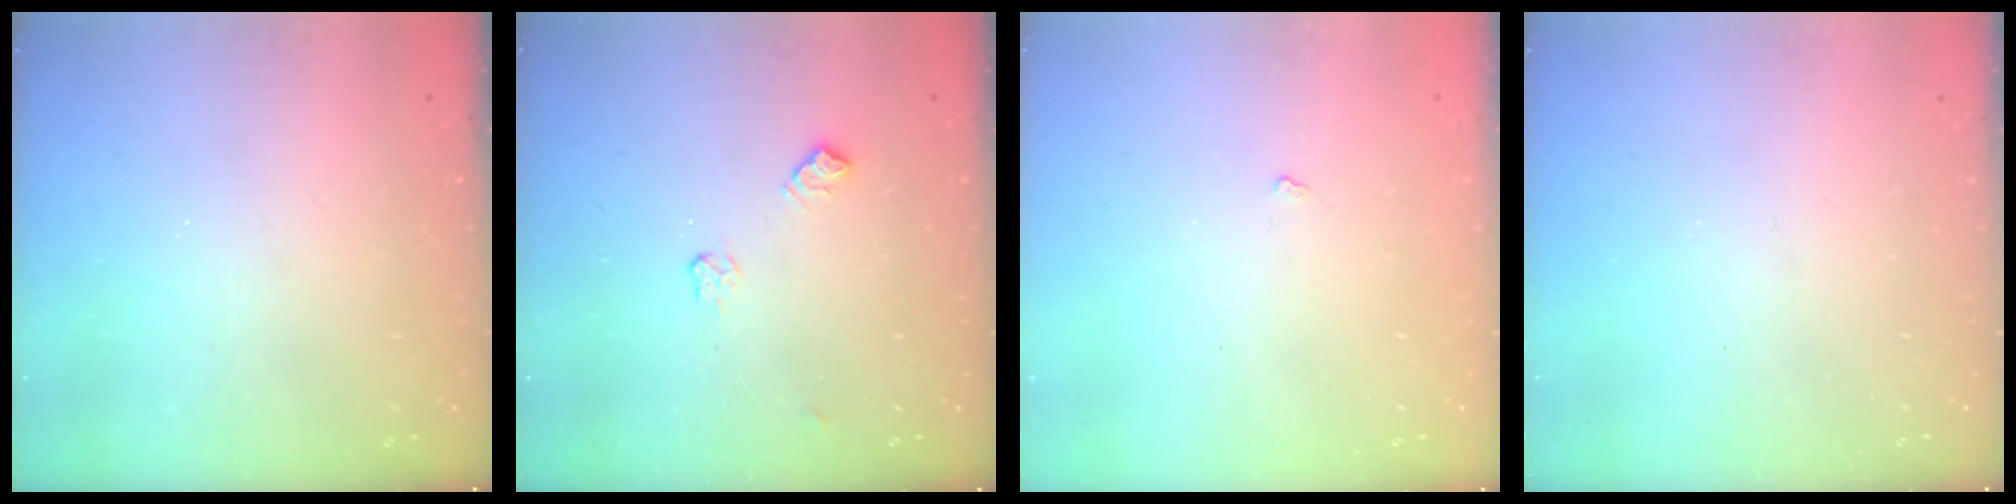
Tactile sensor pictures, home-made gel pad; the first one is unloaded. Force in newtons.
{"total": 6.7, "press": 6.7, "slide": 0.9}
{"total": 2.4, "press": 2.3, "slide": 0.4}
{"total": 0.0}